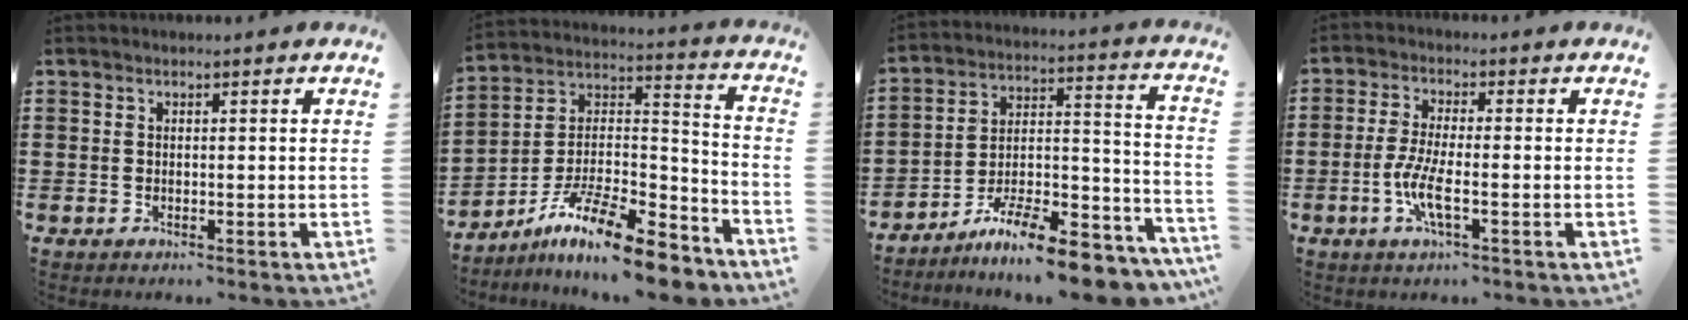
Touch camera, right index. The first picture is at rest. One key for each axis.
{"total": 13.2, "fx": -10.4, "fy": 2.9, "fz": 7.7, "tx": -0.134, "ty": 0.029, "tz": -0.192}
{"total": 12.5, "fx": -10.6, "fy": 1.7, "fz": 6.3, "tx": -0.084, "ty": 0.038, "tz": -0.195}
{"total": 5.6, "fx": -1.9, "fy": 1.3, "fz": 5.1, "tx": -0.113, "ty": -0.008, "tz": -0.042}